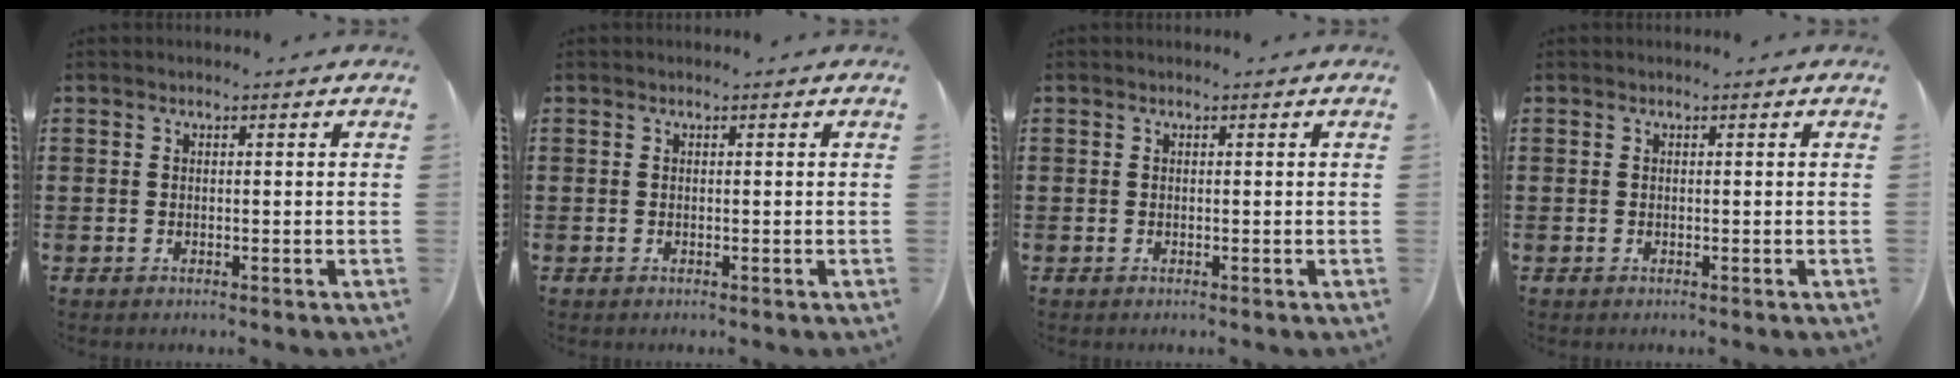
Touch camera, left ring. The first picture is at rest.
{"total": 0.0}
{"total": 0.0}
{"total": 0.0}